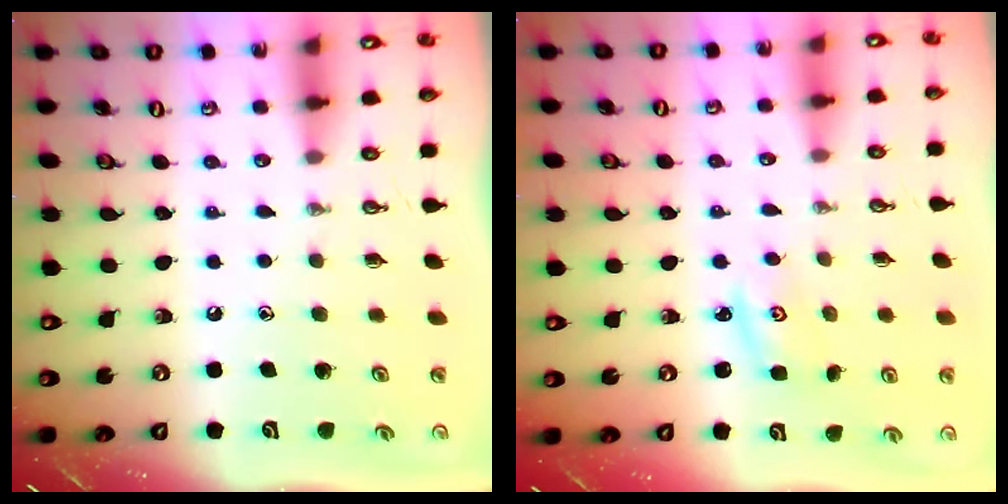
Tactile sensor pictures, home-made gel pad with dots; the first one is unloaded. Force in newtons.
{"total": 2.3, "press": 2.3, "slide": 0.3}